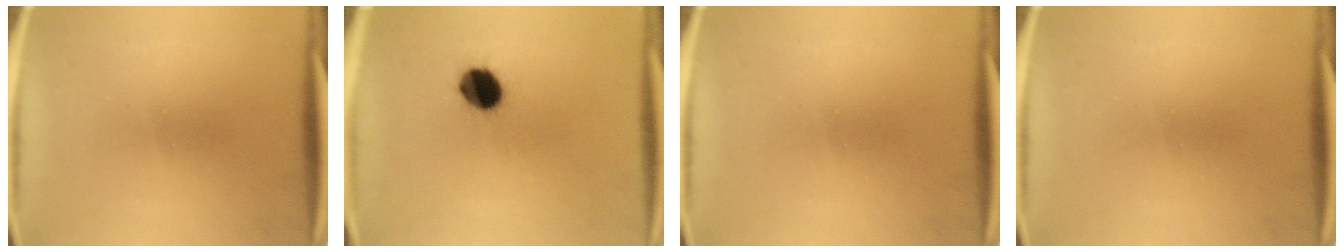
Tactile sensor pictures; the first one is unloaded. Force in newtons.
{"total": 8.7}
{"total": 0.0}
{"total": 0.0}